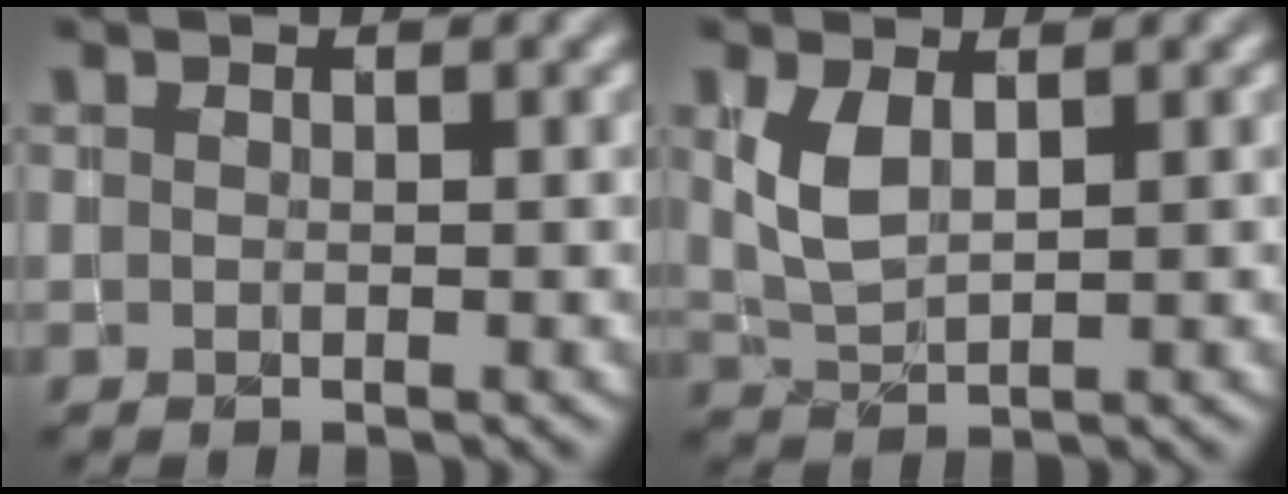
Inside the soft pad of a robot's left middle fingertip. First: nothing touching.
{"total": 2.8, "force": [0.9, 1.4, 2.3], "torque": [-0.057, -0.001, 0.023]}